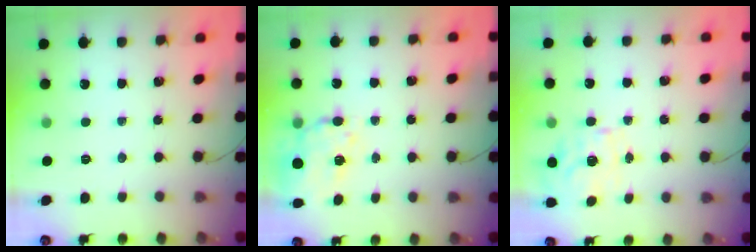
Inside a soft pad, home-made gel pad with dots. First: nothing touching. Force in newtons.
{"total": 9.6, "press": 8.9, "slide": 3.8}
{"total": 1.3, "press": 1.1, "slide": 0.6}